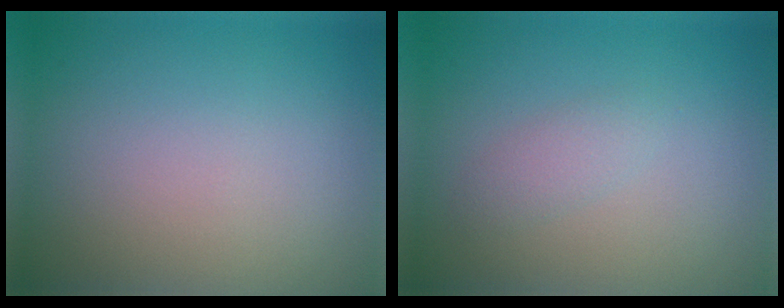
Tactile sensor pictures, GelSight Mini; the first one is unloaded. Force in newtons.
{"total": 1.3, "press": 1.3, "slide": 0.1}